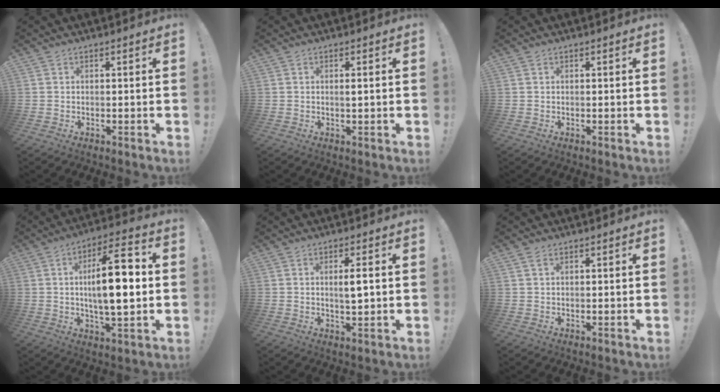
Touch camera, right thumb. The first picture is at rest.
{"total": 0.9, "force": [0.2, 0.0, 0.9], "torque": [-0.001, -0.006, -0.001]}
{"total": 0.0}
{"total": 16.9, "force": [0.7, 5.5, 16.0], "torque": [-0.257, 0.000, -0.002]}
{"total": 4.3, "force": [0.6, 0.9, 4.2], "torque": [-0.054, -0.010, 0.004]}
{"total": 1.8, "force": [1.0, 0.9, 1.2], "torque": [-0.023, 0.003, 0.017]}